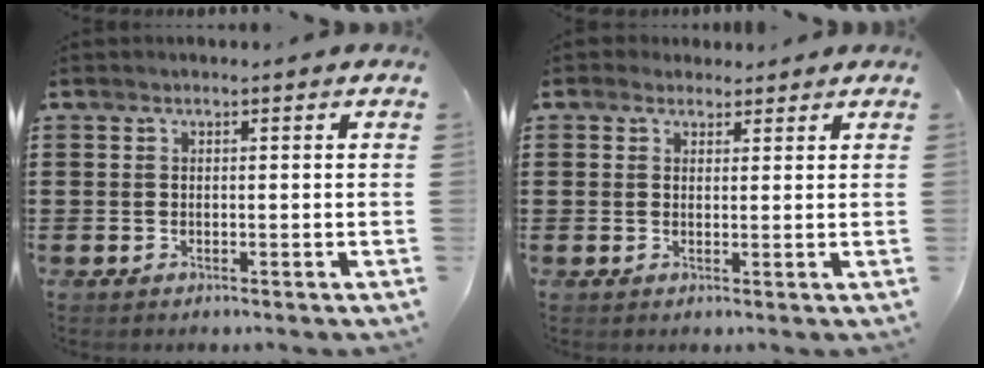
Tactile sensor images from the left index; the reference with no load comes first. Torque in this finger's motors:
{"motor_torque": [1.08, -1.06, -0.11, -0.06]}